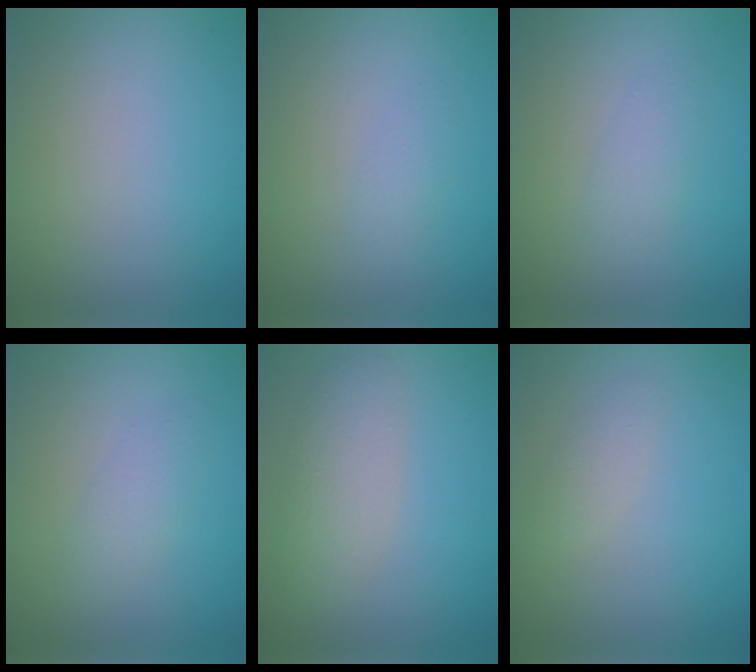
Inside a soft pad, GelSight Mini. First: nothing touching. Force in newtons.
{"total": 1.0, "press": 1.0, "slide": 0.0}
{"total": 1.5, "press": 1.5, "slide": 0.1}
{"total": 1.7, "press": 1.7, "slide": 0.1}
{"total": 3.3, "press": 3.3, "slide": 0.2}
{"total": 1.3, "press": 1.3, "slide": 0.0}